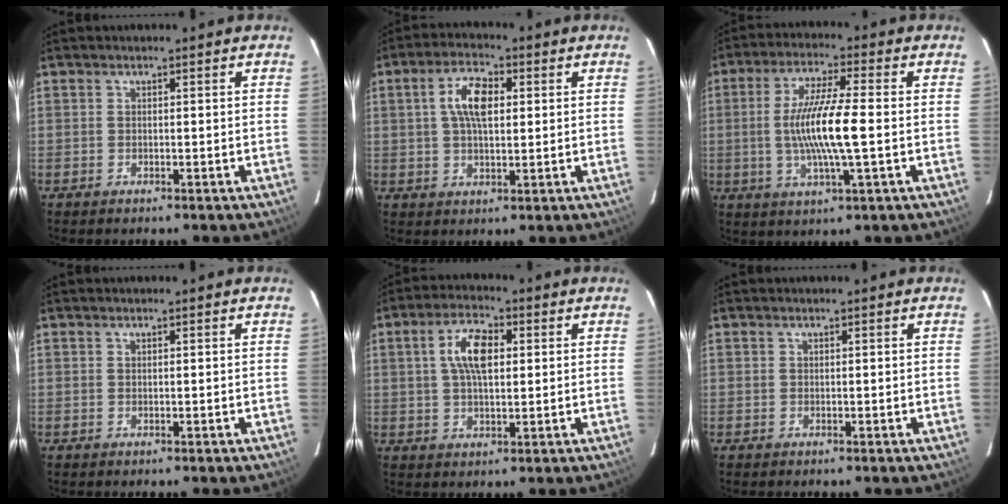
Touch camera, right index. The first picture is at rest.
{"total": 7.5, "force": [1.7, 3.5, 6.4], "torque": [-0.118, 0.014, 0.031]}
{"total": 11.7, "force": [-0.9, 1.1, 11.6], "torque": [-0.223, -0.004, -0.018]}
{"total": 0.0}
{"total": 7.9, "force": [1.8, 3.7, 6.8], "torque": [-0.126, 0.015, 0.033]}
{"total": 0.0}